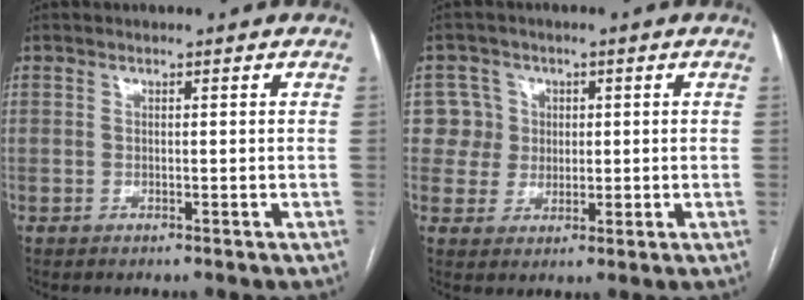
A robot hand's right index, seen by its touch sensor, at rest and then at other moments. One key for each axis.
{"total": 5.1, "fx": 0.9, "fy": 5.0, "fz": -0.1, "tx": 0.020, "ty": 0.014, "tz": 0.018}